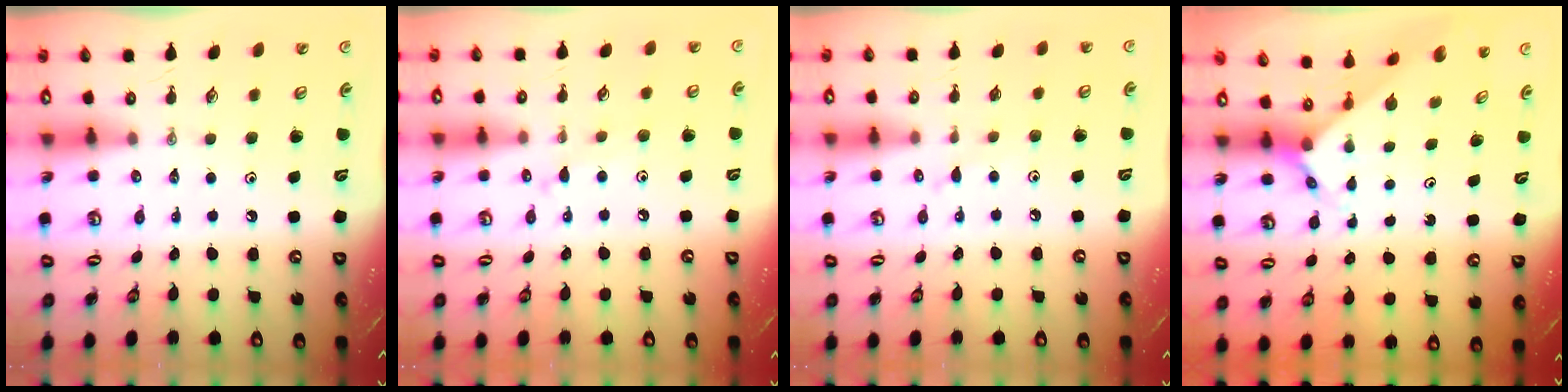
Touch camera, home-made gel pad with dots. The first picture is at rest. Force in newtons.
{"total": 6.6, "press": 6.6, "slide": 0.2}
{"total": 5.4, "press": 5.4, "slide": 0.5}
{"total": 3.6, "press": 3.6, "slide": 0.3}